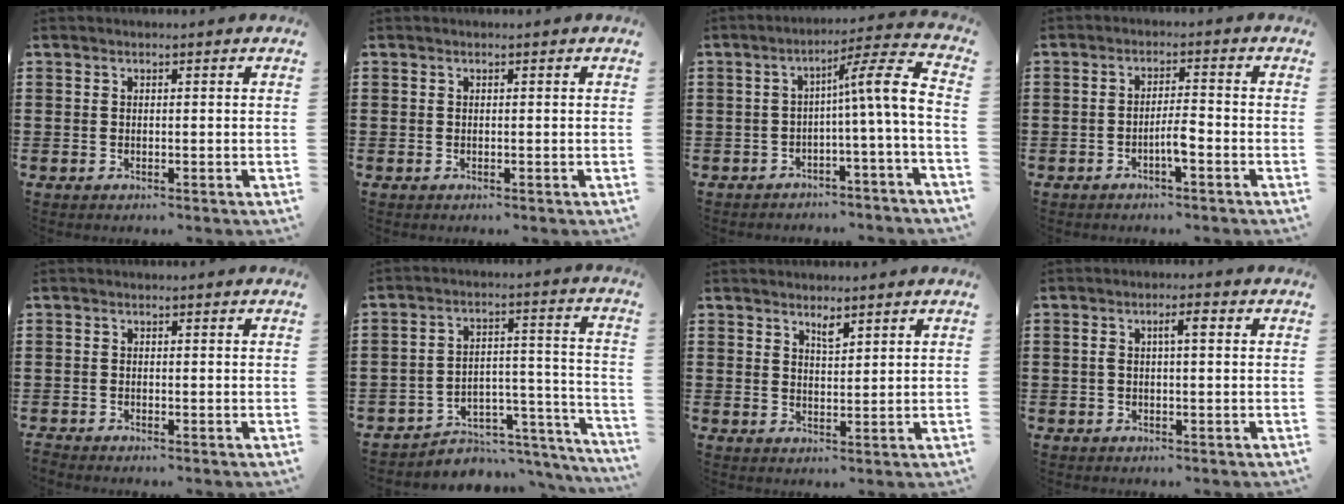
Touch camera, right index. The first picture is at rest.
{"total": 0.0}
{"total": 8.4, "force": [-1.1, 0.4, 8.3], "torque": [-0.137, -0.019, -0.033]}
{"total": 3.5, "force": [-1.7, 0.5, 3.0], "torque": [-0.060, 0.001, -0.033]}
{"total": 0.8, "force": [-0.8, 0.0, -0.1], "torque": [0.000, 0.001, -0.016]}
{"total": 4.8, "force": [-4.0, 2.4, 1.1], "torque": [-0.025, 0.009, -0.079]}
{"total": 2.1, "force": [1.8, 0.5, 1.1], "torque": [-0.016, -0.002, 0.030]}
{"total": 2.8, "force": [0.2, 0.6, 2.7], "torque": [-0.044, 0.003, -0.001]}